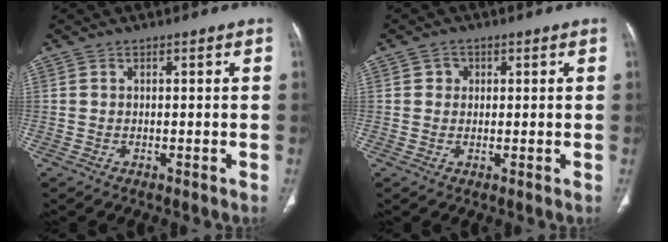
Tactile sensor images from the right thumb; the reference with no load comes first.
{"total": 1.9, "force": [0.6, 1.8, 0.5], "torque": [0.004, 0.001, 0.006]}